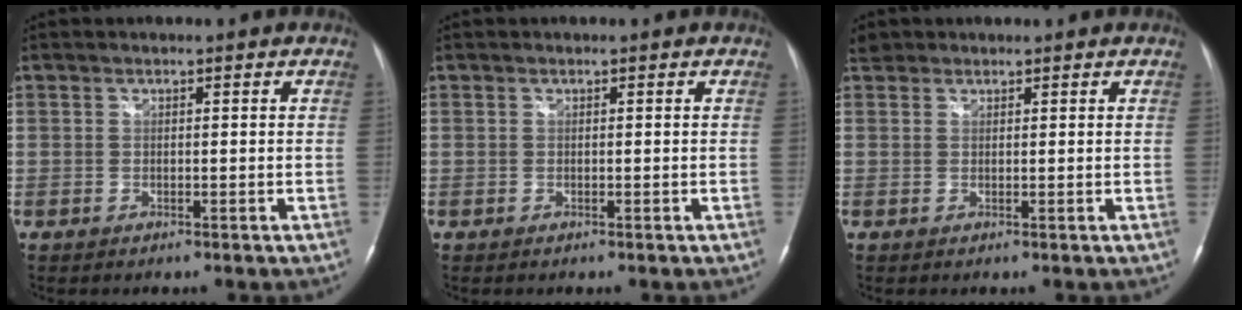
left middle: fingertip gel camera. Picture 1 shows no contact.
{"total": 0.0}
{"total": 2.1, "force": [1.7, 1.3, 0.1], "torque": [-0.002, 0.016, 0.028]}